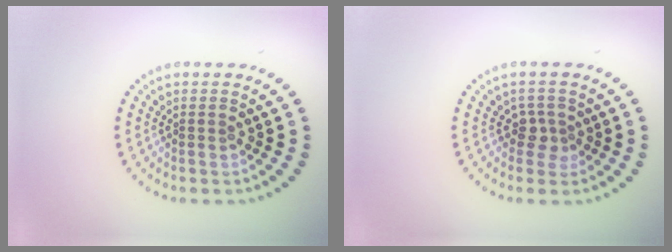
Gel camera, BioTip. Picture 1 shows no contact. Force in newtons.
{"total": 1.7, "press": 1.3, "slide": 1.1}